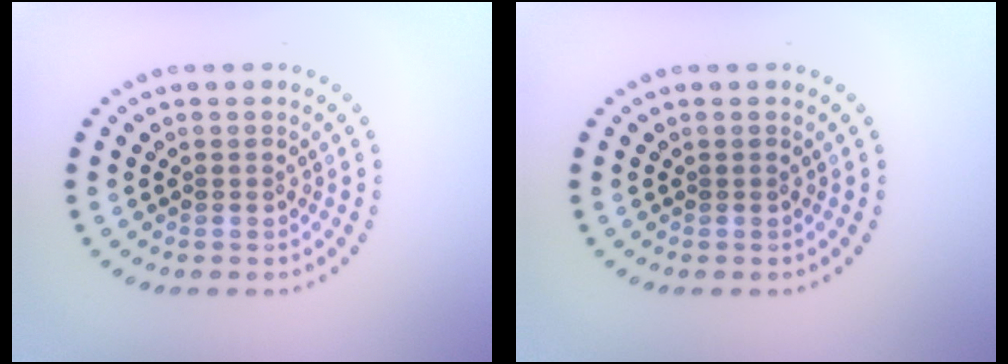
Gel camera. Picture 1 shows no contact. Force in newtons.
{"total": 0.0}